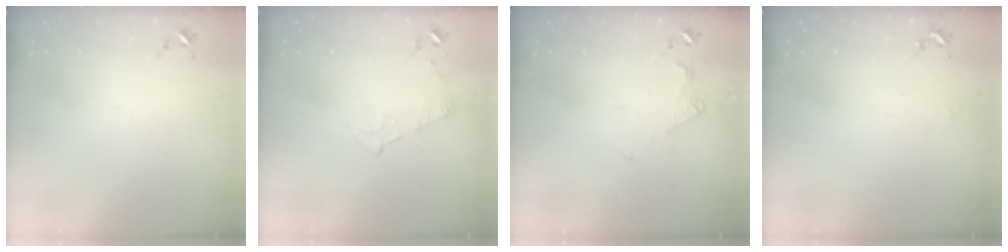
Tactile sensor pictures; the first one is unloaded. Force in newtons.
{"total": 5.2, "press": 5.1, "slide": 0.6}
{"total": 4.9, "press": 4.9, "slide": 0.5}
{"total": 2.1, "press": 2.1, "slide": 0.3}